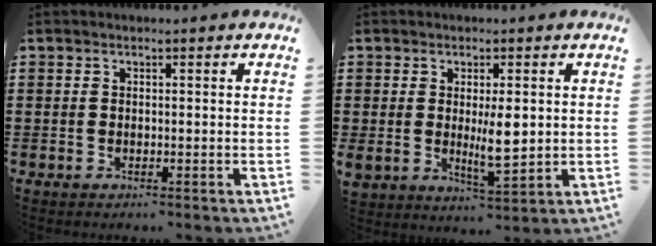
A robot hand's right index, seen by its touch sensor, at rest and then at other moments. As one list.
[{"total": 5.5, "force": [0.5, 1.8, 5.2], "torque": [-0.089, -0.011, 0.004]}]